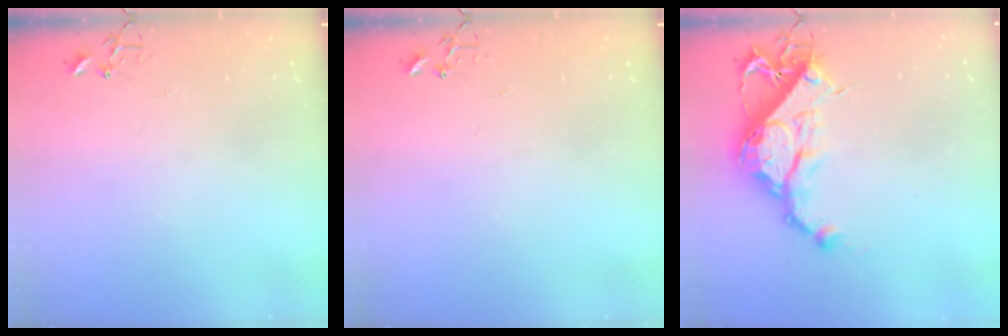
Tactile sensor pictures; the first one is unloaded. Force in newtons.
{"total": 0.0}
{"total": 15.2, "press": 15.1, "slide": 1.4}